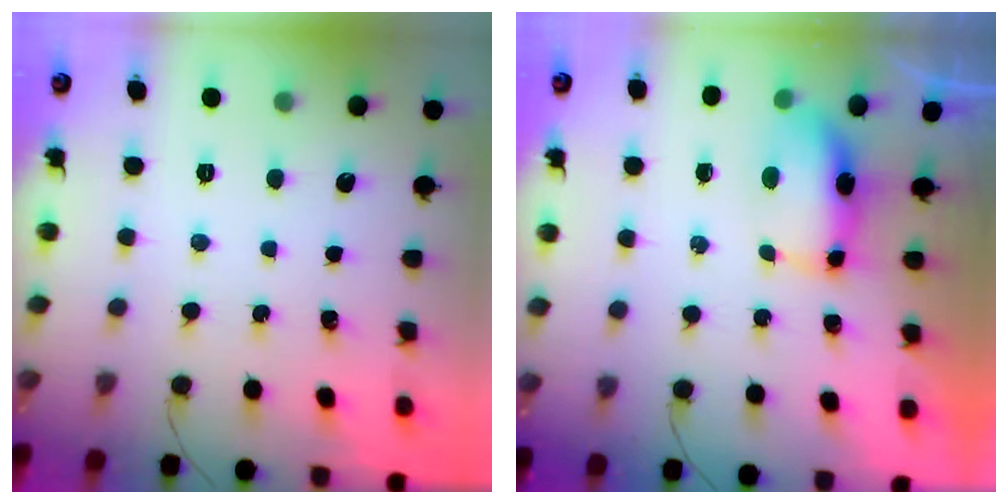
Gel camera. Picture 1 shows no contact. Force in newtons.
{"total": 7.4, "press": 7.2, "slide": 1.8}